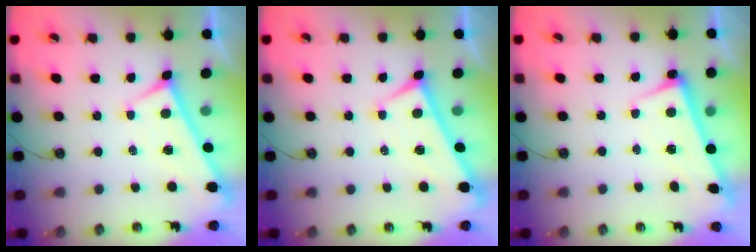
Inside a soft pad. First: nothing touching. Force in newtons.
{"total": 1.9, "press": 1.8, "slide": 0.6}
{"total": 2.6, "press": 2.4, "slide": 0.9}